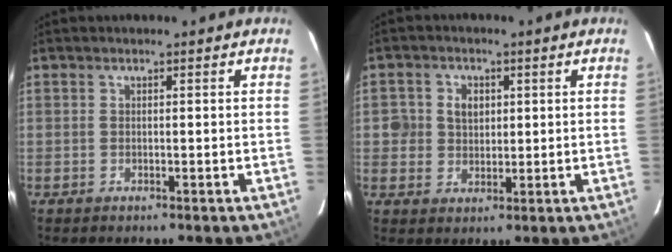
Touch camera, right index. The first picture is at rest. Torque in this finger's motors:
{"motor_torque": [0.06, -0.05, 0.04, 0.03]}